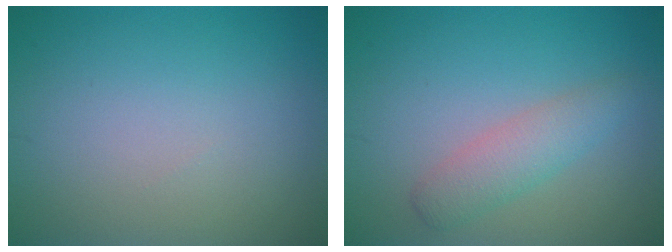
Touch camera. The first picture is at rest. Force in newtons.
{"total": 2.8, "press": 2.8, "slide": 0.1}